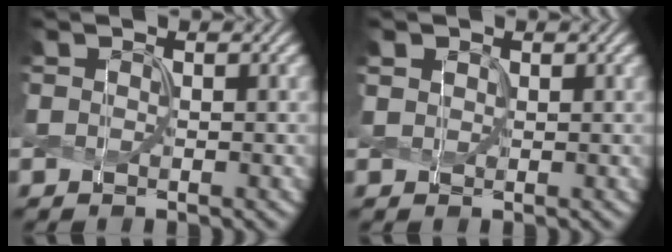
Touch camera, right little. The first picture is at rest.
{"total": 1.0, "force": [0.6, 0.7, 0.3], "torque": [-0.007, 0.001, 0.014]}